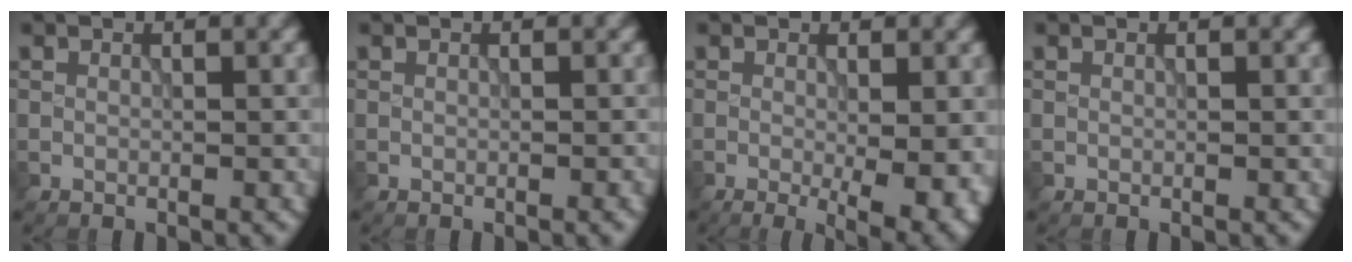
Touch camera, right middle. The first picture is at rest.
{"total": 0.6, "force": [-0.3, 0.1, 0.6], "torque": [-0.005, 0.001, -0.004]}
{"total": 5.6, "force": [-1.4, 1.5, 5.3], "torque": [-0.071, -0.019, -0.015]}
{"total": 0.0}